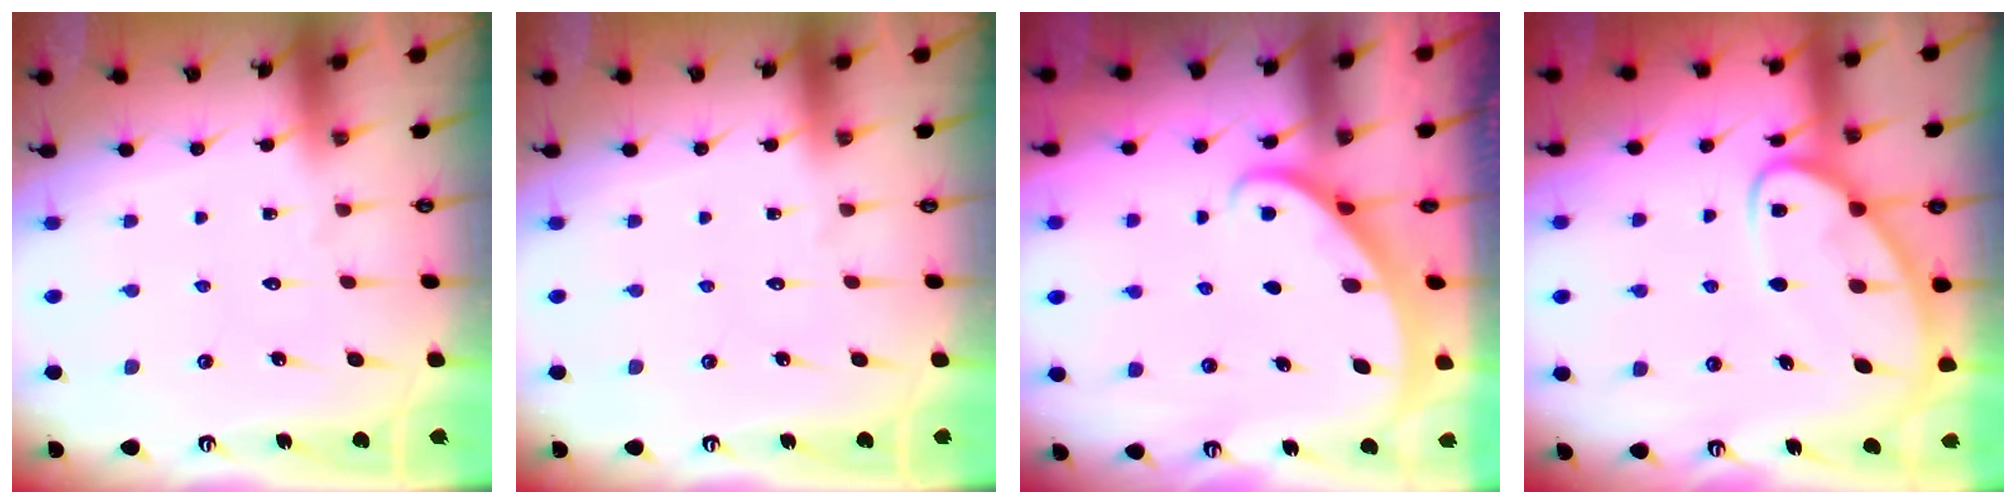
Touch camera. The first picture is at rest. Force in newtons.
{"total": 0.0}
{"total": 3.9, "press": 3.9, "slide": 0.3}
{"total": 8.7, "press": 8.7, "slide": 0.8}